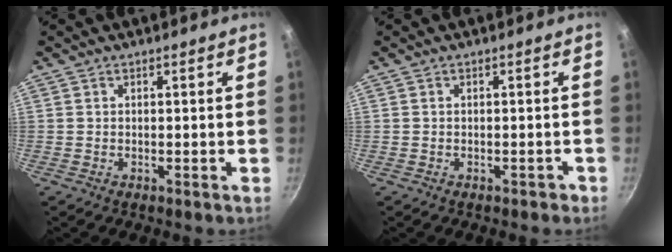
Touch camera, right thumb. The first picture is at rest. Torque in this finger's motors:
{"motor_torque": [-0.33, -0.08, -0.33, 0.08, 0.02]}